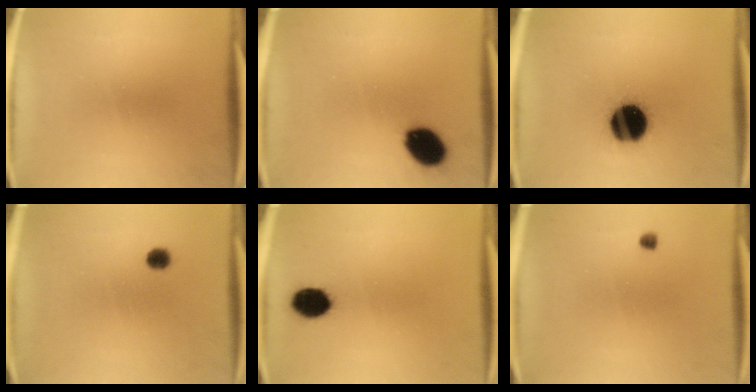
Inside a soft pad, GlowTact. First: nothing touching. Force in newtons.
{"total": 9.9}
{"total": 18.4}
{"total": 1.9}
{"total": 7.0}
{"total": 1.0}